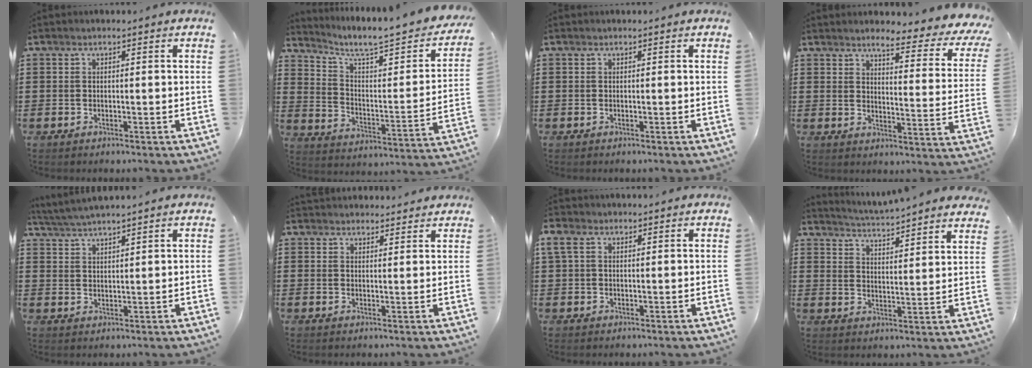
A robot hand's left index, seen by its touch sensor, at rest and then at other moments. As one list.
[{"total": 5.8, "force": [4.8, 0.6, 3.1], "torque": [-0.080, -0.047, 0.073]}, {"total": 0.0}, {"total": 4.8, "force": [3.9, 0.0, 2.8], "torque": [-0.057, -0.037, 0.057]}, {"total": 2.9, "force": [2.9, -0.6, 0.3], "torque": [-0.016, -0.009, 0.054]}, {"total": 2.4, "force": [2.4, 0.2, -0.1], "torque": [-0.004, -0.007, 0.048]}, {"total": 2.9, "force": [1.2, 1.7, 2.0], "torque": [-0.052, 0.003, 0.020]}, {"total": 4.5, "force": [4.4, -0.9, 0.3], "torque": [-0.028, -0.037, 0.075]}]